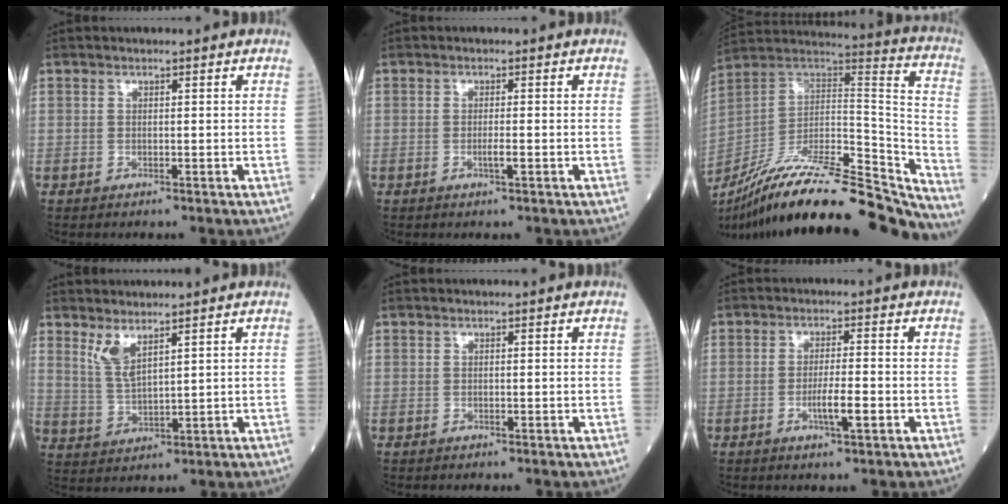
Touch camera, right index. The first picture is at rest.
{"total": 1.4, "force": [-0.4, -0.1, 1.3], "torque": [-0.028, -0.002, -0.005]}
{"total": 31.6, "force": [-27.0, 4.4, 15.9], "torque": [-0.215, -0.012, -0.412]}
{"total": 4.1, "force": [2.9, 0.6, 2.9], "torque": [-0.069, -0.011, 0.069]}
{"total": 0.0}
{"total": 4.1, "force": [-1.3, 0.2, 3.8], "torque": [-0.068, -0.002, -0.021]}